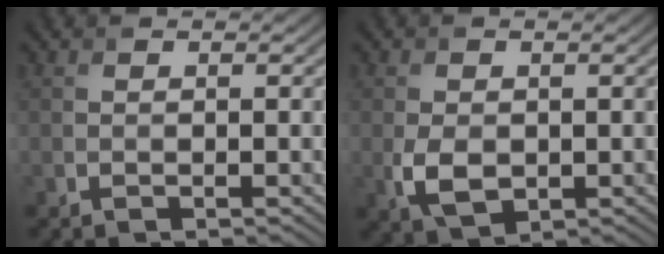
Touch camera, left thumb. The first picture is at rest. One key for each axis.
{"total": 3.8, "fx": -0.5, "fy": 2.6, "fz": 2.7, "tx": -0.066, "ty": -0.011, "tz": -0.003}